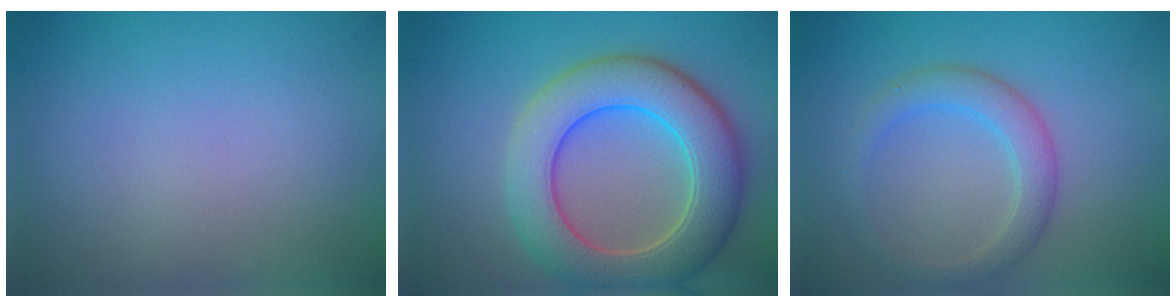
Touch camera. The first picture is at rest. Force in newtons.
{"total": 8.6, "press": 8.6, "slide": 0.7}
{"total": 3.0, "press": 3.0, "slide": 0.1}